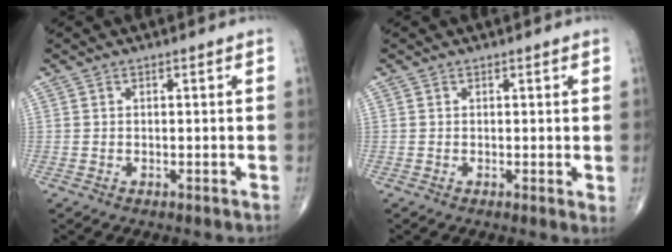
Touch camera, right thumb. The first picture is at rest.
{"total": 1.4, "force": [0.3, 0.4, 1.3], "torque": [-0.018, -0.005, 0.000]}